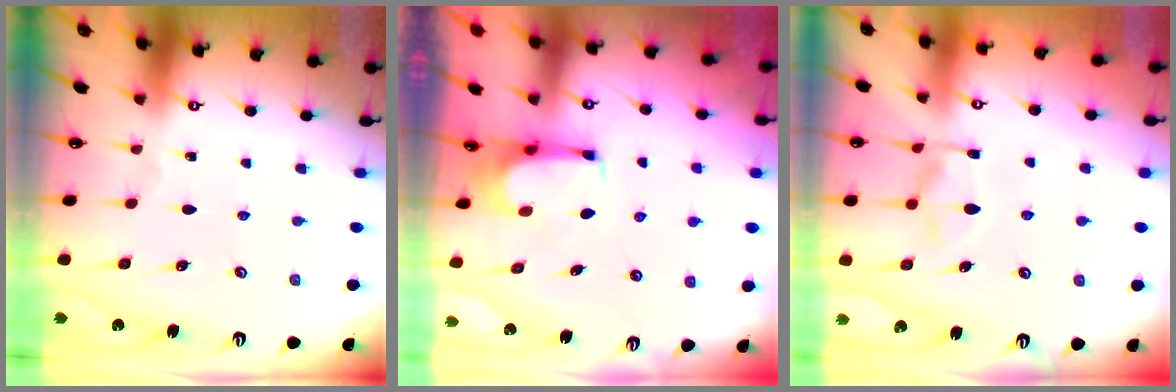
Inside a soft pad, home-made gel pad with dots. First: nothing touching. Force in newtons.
{"total": 1.6, "press": 1.5, "slide": 0.3}
{"total": 5.1, "press": 4.9, "slide": 1.4}